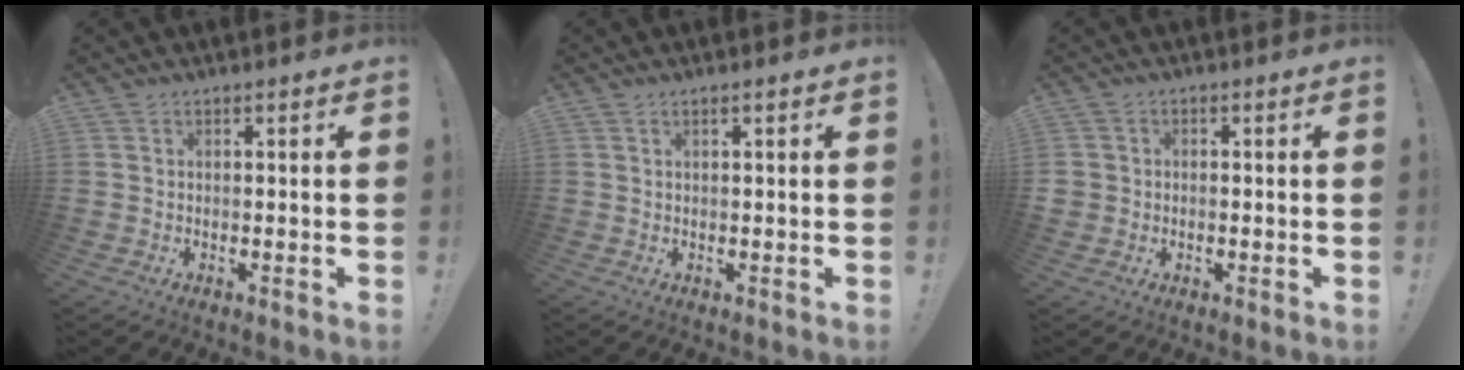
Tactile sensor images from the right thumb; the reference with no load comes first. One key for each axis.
{"total": 1.2, "fx": 0.6, "fy": 0.0, "fz": 1.1, "tx": -0.023, "ty": 0.002, "tz": 0.009}
{"total": 2.2, "fx": -0.7, "fy": 2.0, "fz": 0.4, "tx": -0.009, "ty": 0.007, "tz": -0.011}